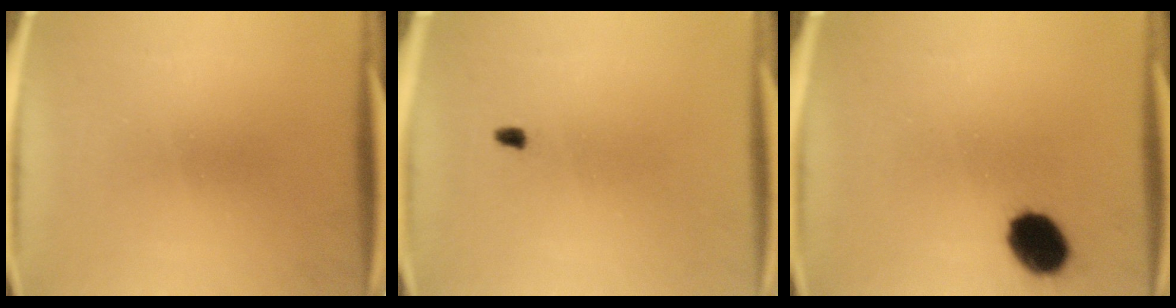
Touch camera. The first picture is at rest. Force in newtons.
{"total": 0.9}
{"total": 9.4}